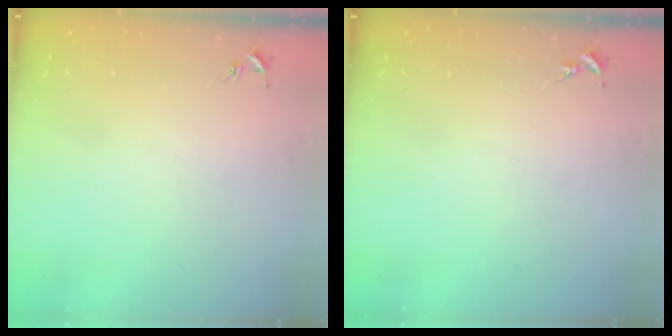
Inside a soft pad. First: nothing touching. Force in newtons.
{"total": 0.0}